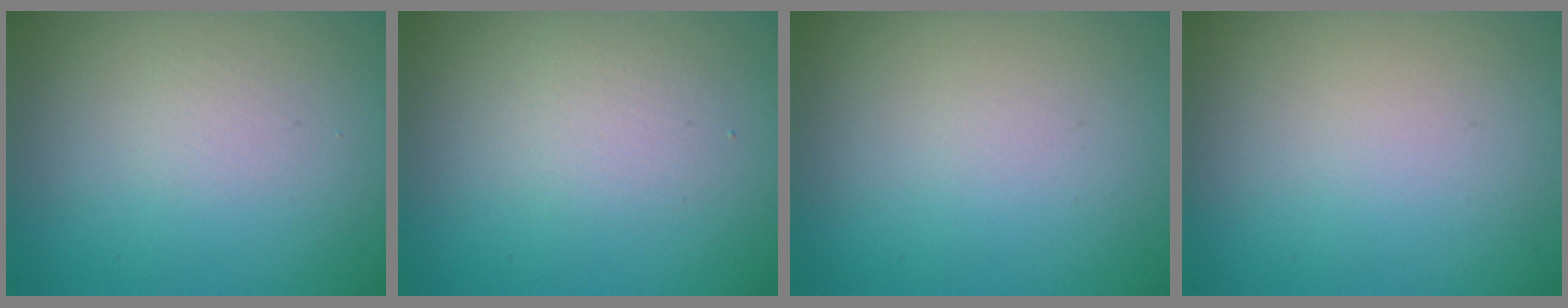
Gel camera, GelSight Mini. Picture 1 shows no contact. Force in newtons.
{"total": 1.8, "press": 1.8, "slide": 0.0}
{"total": 0.0}
{"total": 0.0}